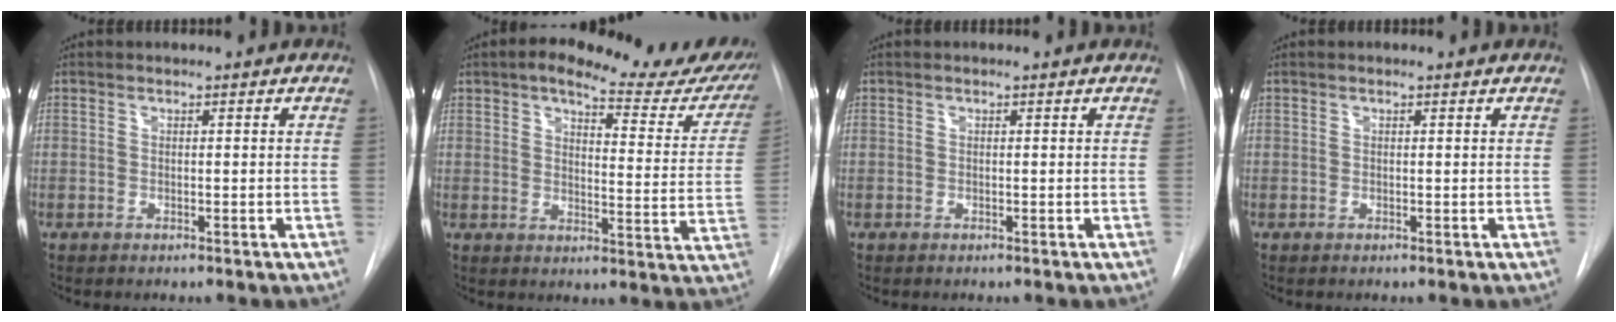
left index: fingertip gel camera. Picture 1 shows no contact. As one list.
[{"total": 21.4, "force": [17.9, 5.4, 10.5], "torque": [-0.127, -0.032, 0.200]}, {"total": 0.0}, {"total": 0.5, "force": [0.5, 0.0, 0.2], "torque": [-0.009, 0.008, 0.008]}]